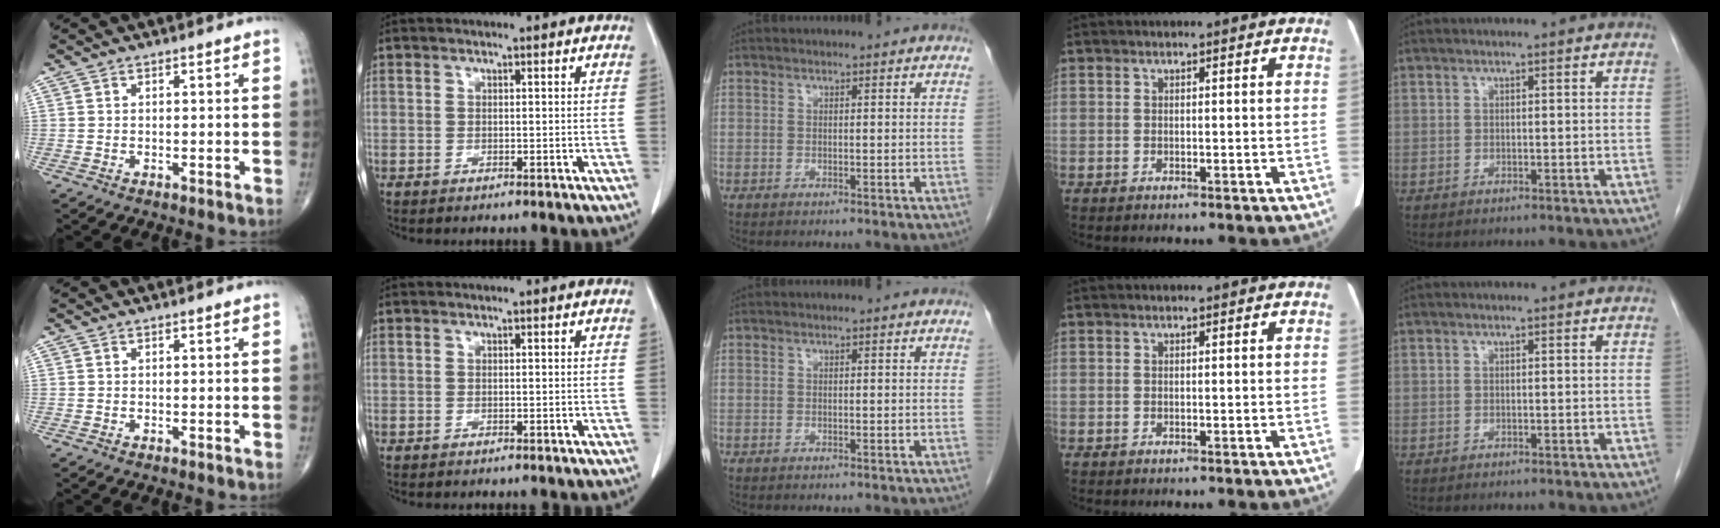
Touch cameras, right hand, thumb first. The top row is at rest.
{}